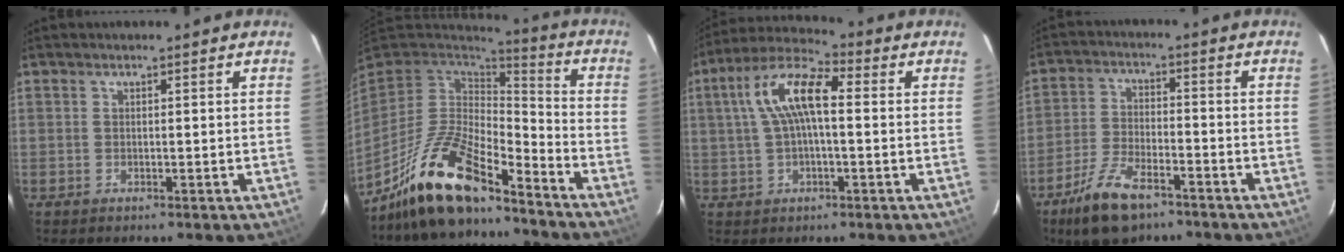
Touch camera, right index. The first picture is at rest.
{"total": 17.7, "force": [-13.1, 5.2, 10.7], "torque": [-0.220, -0.019, -0.244]}
{"total": 11.1, "force": [1.4, 4.1, 10.2], "torque": [-0.203, 0.027, 0.021]}
{"total": 10.9, "force": [-7.4, 4.3, 6.7], "torque": [-0.154, -0.011, -0.138]}